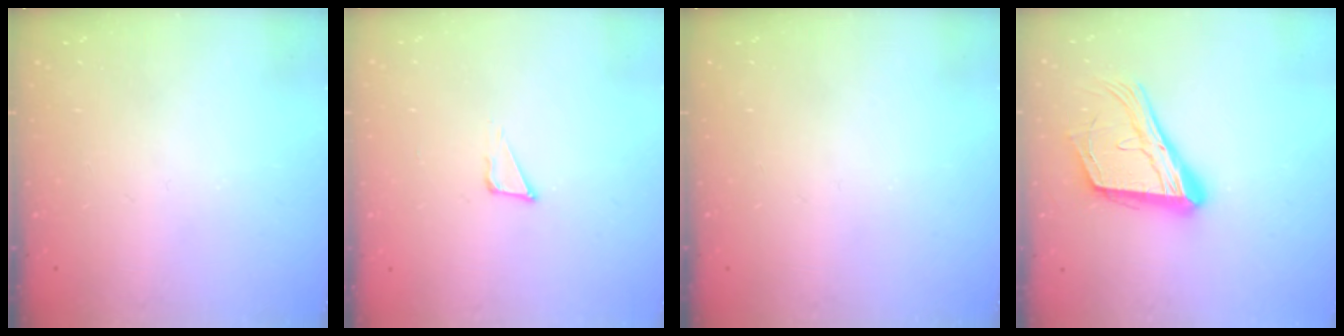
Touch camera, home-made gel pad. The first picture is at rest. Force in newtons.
{"total": 3.1, "press": 3.0, "slide": 0.9}
{"total": 0.0}
{"total": 18.8, "press": 18.5, "slide": 3.2}